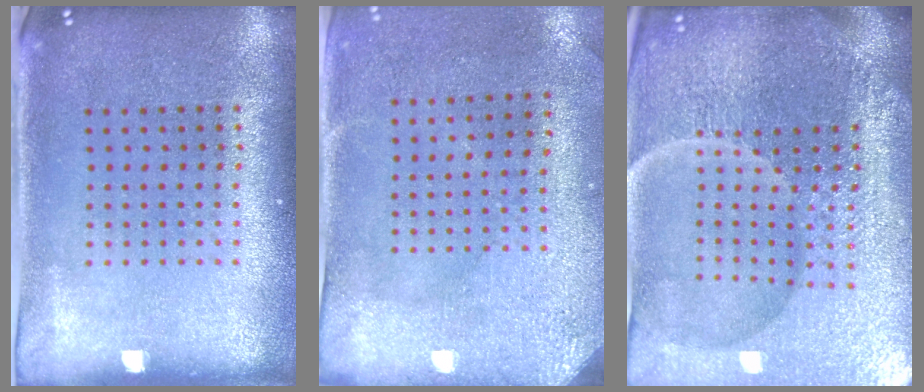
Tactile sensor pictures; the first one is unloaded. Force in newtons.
{"total": 3.1, "press": 2.4, "slide": 2.0}
{"total": 6.8, "press": 6.0, "slide": 3.0}